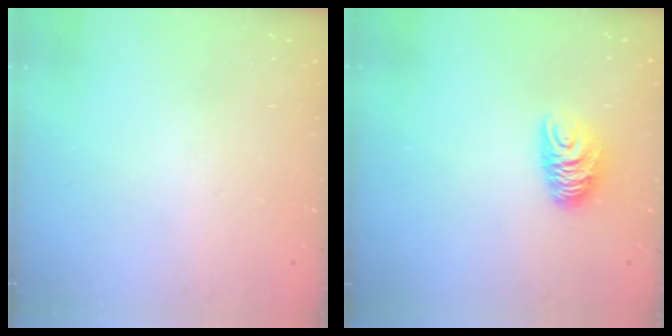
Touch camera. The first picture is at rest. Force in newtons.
{"total": 7.9, "press": 7.8, "slide": 0.6}